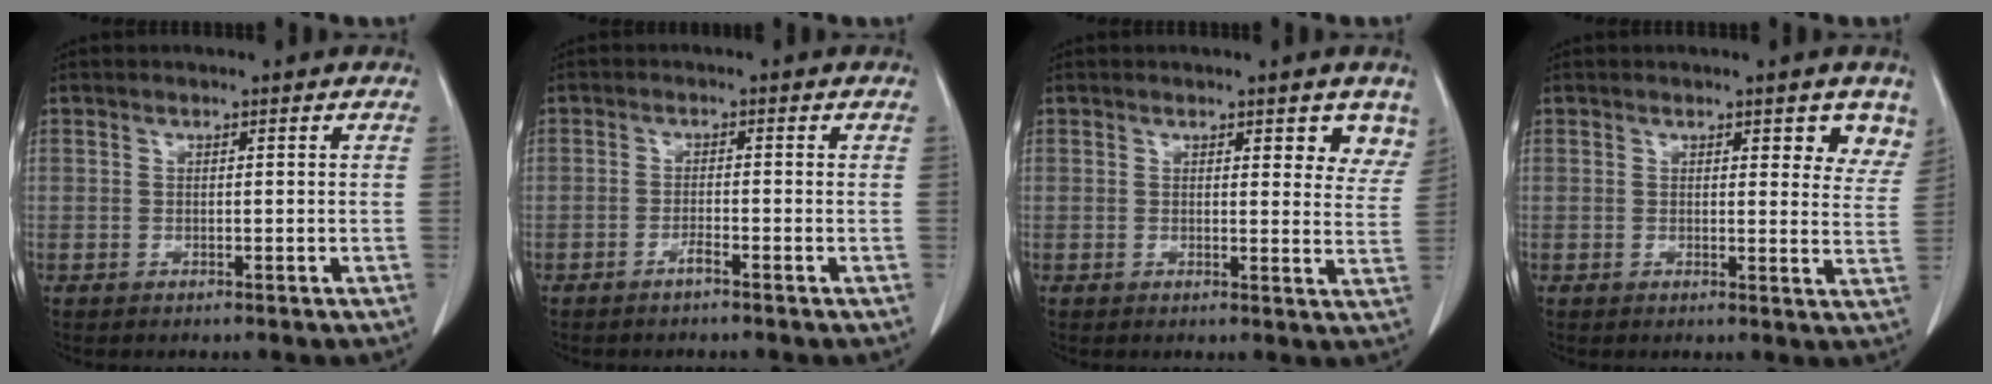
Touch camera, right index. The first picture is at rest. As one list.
[{"total": 1.5, "force": [-1.2, -0.1, 1.0], "torque": [-0.019, 0.001, -0.023]}, {"total": 5.4, "force": [3.9, 1.8, 3.2], "torque": [-0.019, -0.015, 0.033]}, {"total": 5.6, "force": [4.0, 1.9, 3.4], "torque": [-0.021, -0.015, 0.033]}]